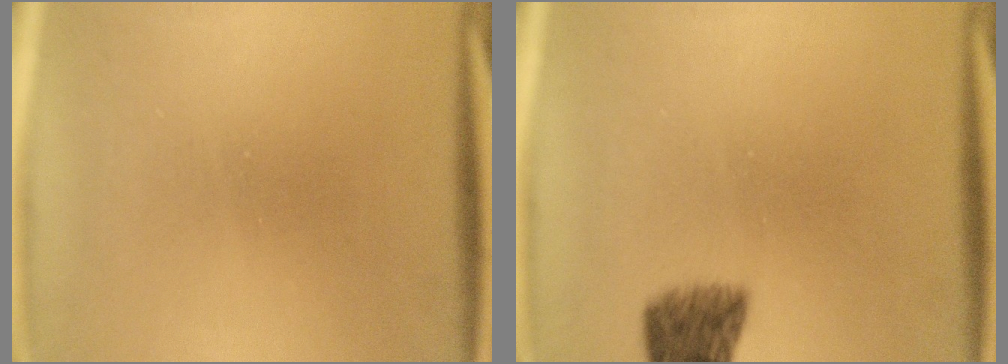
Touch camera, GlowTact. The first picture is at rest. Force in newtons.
{"total": 6.0}